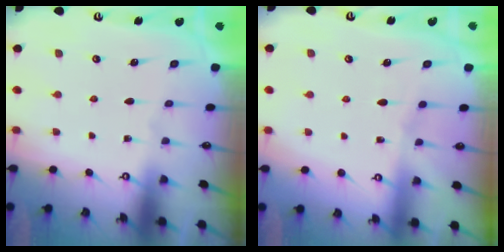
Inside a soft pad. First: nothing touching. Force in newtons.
{"total": 2.9, "press": 2.9, "slide": 0.5}